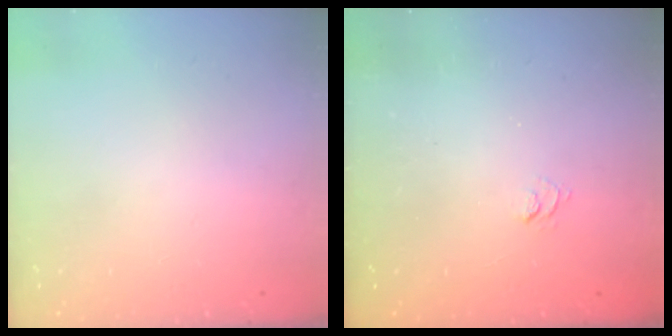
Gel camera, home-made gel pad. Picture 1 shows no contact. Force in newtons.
{"total": 1.9, "press": 1.5, "slide": 1.3}